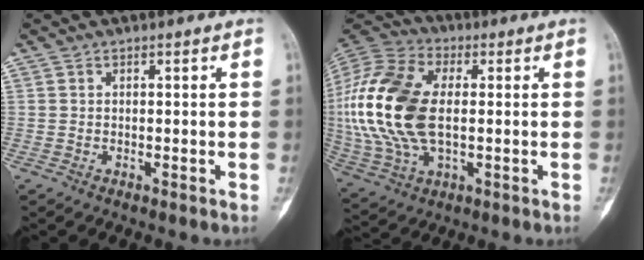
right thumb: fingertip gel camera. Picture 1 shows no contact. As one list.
[{"total": 22.5, "force": [0.5, 12.9, 18.4], "torque": [-0.411, 0.003, 0.011]}]